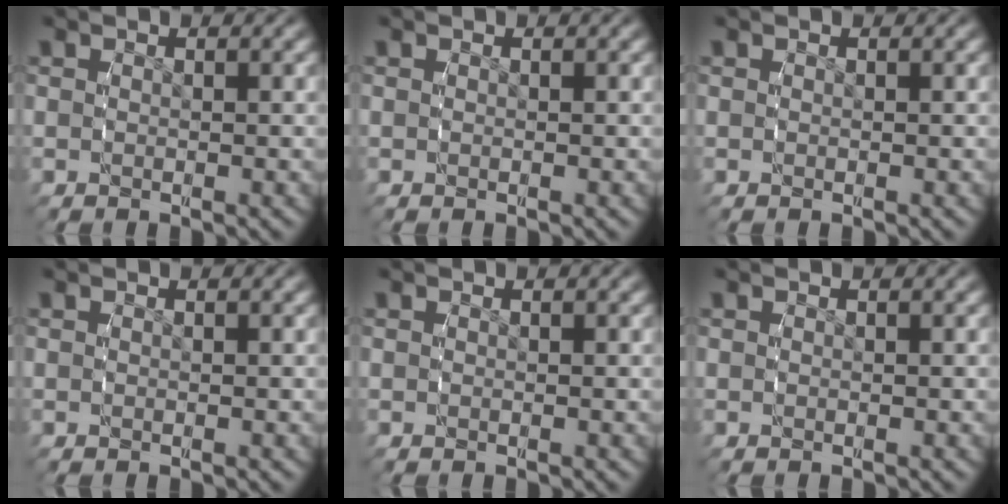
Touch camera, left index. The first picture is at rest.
{"total": 0.0}
{"total": 0.0}
{"total": 0.0}
{"total": 0.0}
{"total": 0.0}